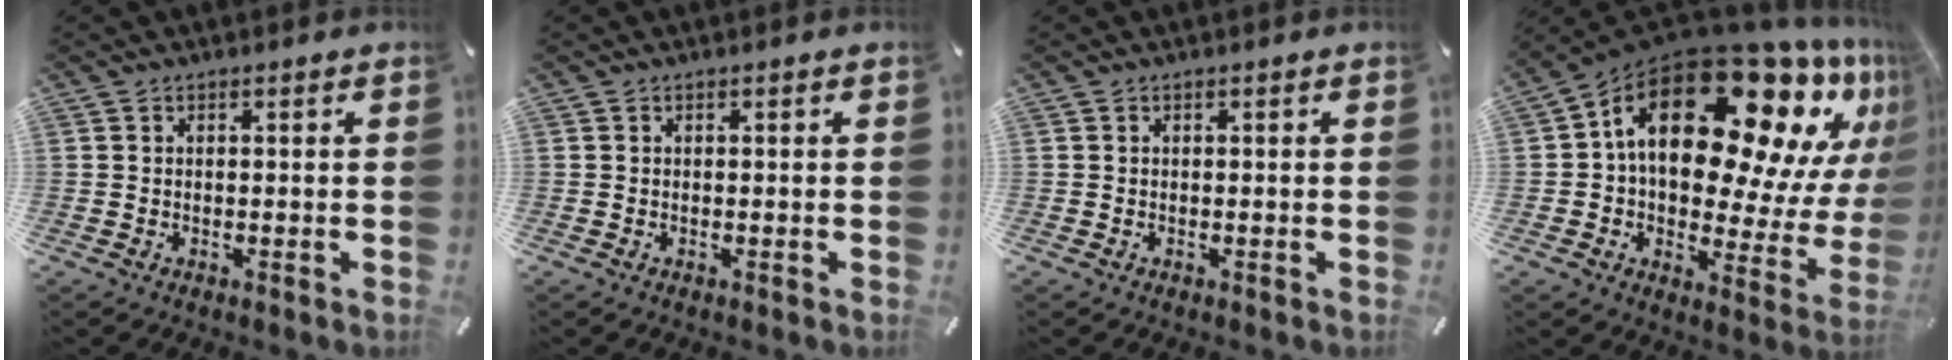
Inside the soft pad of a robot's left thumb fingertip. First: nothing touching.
{"total": 0.0}
{"total": 0.0}
{"total": 27.5, "force": [12.5, 14.6, 19.6], "torque": [-0.293, -0.098, 0.213]}